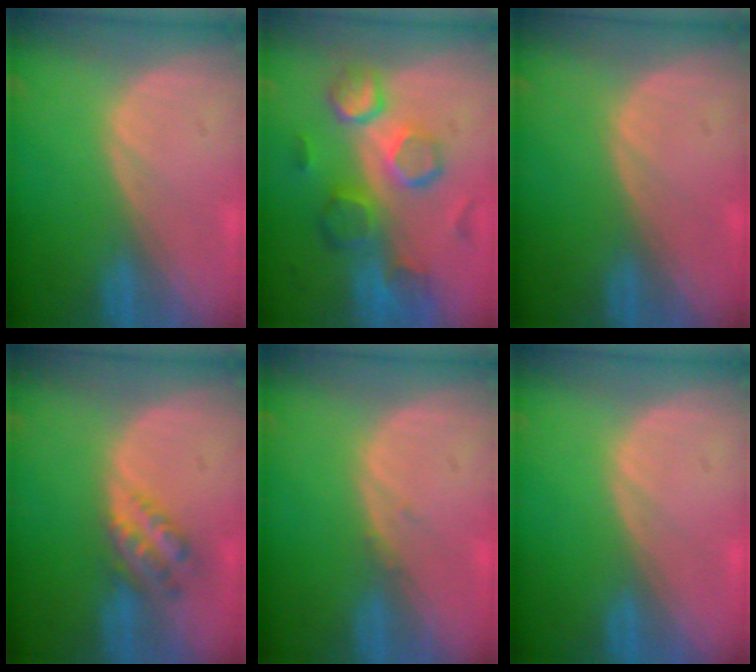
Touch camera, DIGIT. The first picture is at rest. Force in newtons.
{"total": 10.5, "press": 9.2, "slide": 5.1}
{"total": 0.0}
{"total": 4.5, "press": 4.0, "slide": 2.0}
{"total": 0.6, "press": 0.5, "slide": 0.1}
{"total": 0.0}